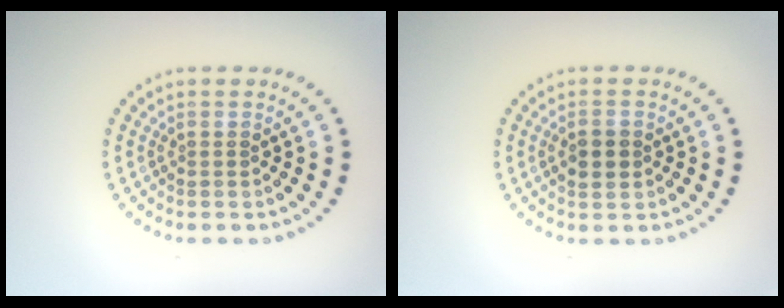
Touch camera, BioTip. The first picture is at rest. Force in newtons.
{"total": 2.0, "press": 2.0, "slide": 0.1}